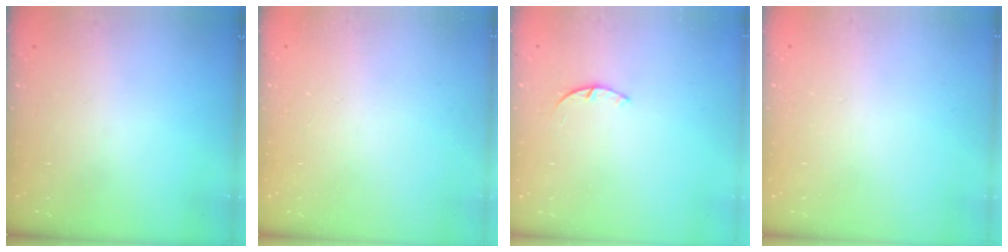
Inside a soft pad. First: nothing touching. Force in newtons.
{"total": 2.5, "press": 2.5, "slide": 0.2}
{"total": 1.4, "press": 1.4, "slide": 0.3}
{"total": 2.6, "press": 2.6, "slide": 0.2}